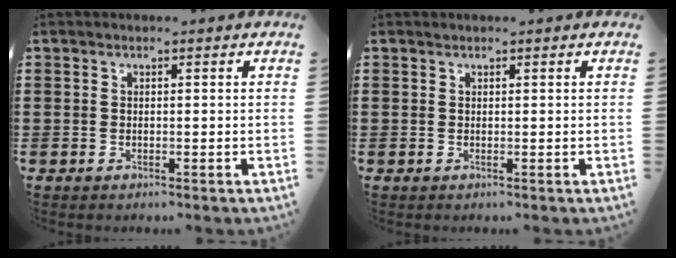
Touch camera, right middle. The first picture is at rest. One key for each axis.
{"total": 0.0}